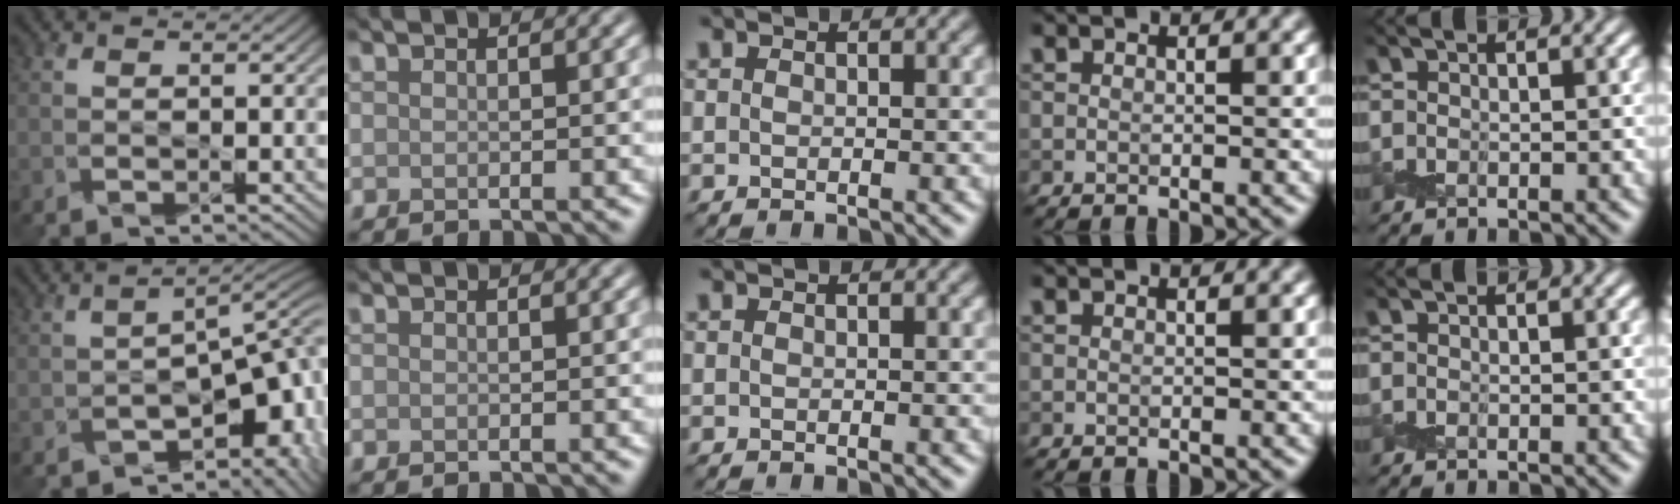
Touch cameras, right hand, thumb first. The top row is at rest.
{"thumb": {"total": 9.4, "force": [-5.7, 3.9, 6.4], "torque": [-0.081, -0.021, -0.072]}}